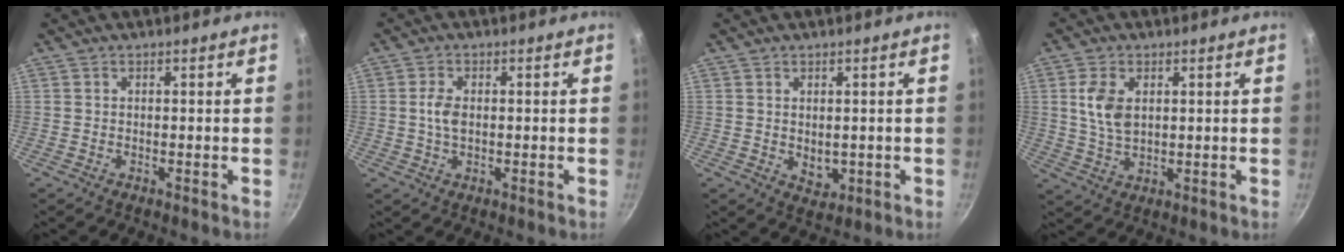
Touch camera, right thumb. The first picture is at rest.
{"total": 3.4, "force": [0.1, 2.0, 2.8], "torque": [-0.052, 0.004, 0.000]}
{"total": 3.4, "force": [0.1, 2.5, 2.3], "torque": [-0.027, -0.009, 0.009]}
{"total": 6.9, "force": [1.7, 4.2, 5.2], "torque": [-0.098, -0.008, 0.035]}